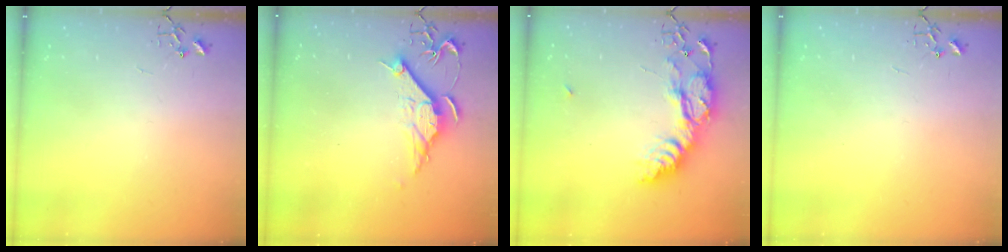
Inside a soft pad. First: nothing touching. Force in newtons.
{"total": 10.7, "press": 10.7, "slide": 0.7}
{"total": 20.7, "press": 20.6, "slide": 1.8}
{"total": 0.0}